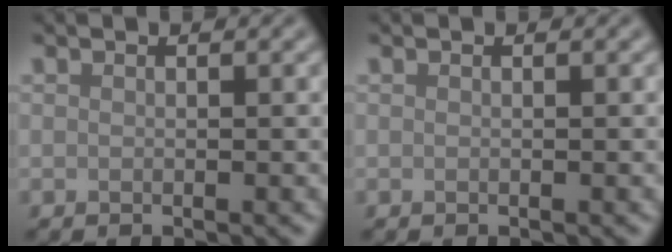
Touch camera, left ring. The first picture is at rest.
{"total": 0.0}